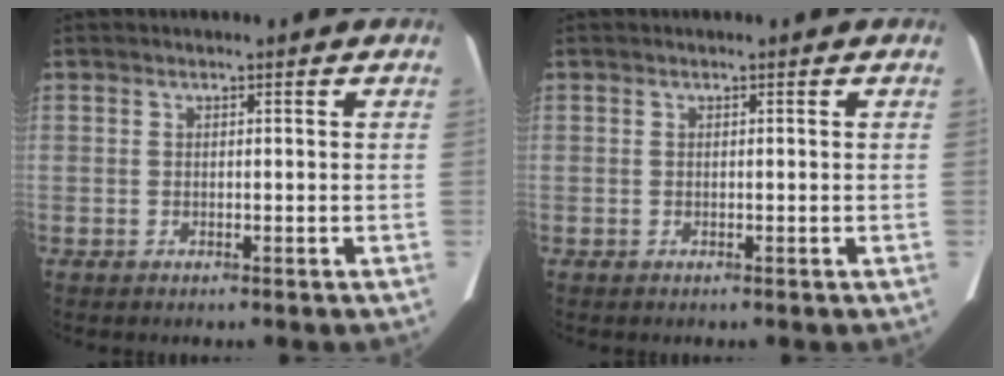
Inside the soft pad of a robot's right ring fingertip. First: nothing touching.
{"total": 0.0}